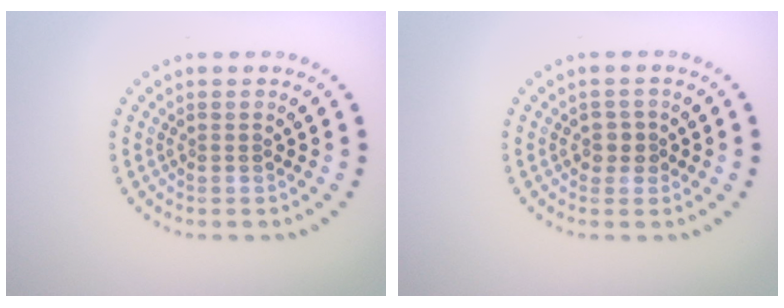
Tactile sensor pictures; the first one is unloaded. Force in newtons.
{"total": 1.3, "press": 1.1, "slide": 0.6}